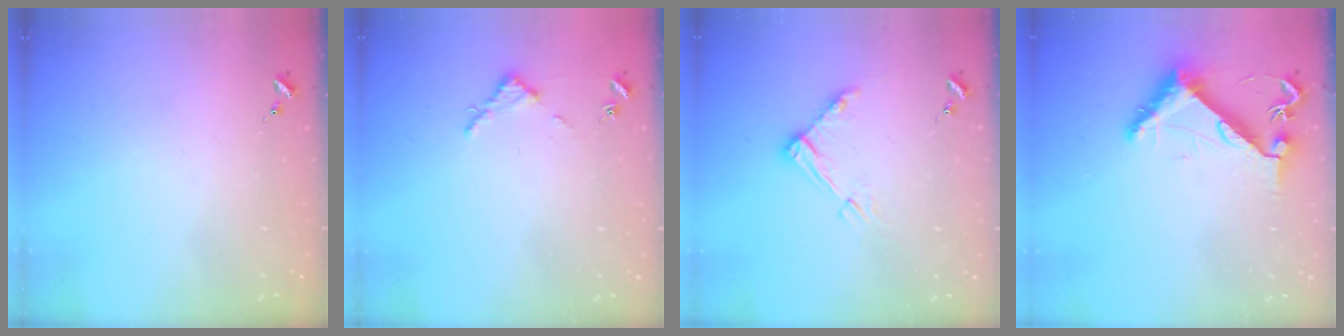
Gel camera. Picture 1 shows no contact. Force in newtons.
{"total": 2.8, "press": 2.8, "slide": 0.3}
{"total": 9.1, "press": 9.1, "slide": 0.8}
{"total": 7.9, "press": 7.9, "slide": 0.4}